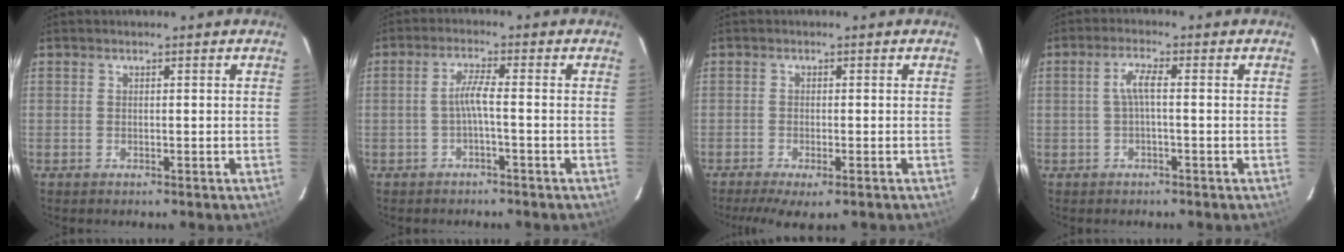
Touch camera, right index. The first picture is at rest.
{"total": 2.9, "force": [-1.2, -0.3, 2.6], "torque": [-0.055, 0.004, -0.021]}
{"total": 6.2, "force": [-4.4, 1.5, 4.1], "torque": [-0.091, -0.020, -0.069]}
{"total": 3.0, "force": [-0.3, 0.3, 2.9], "torque": [-0.061, 0.006, -0.004]}